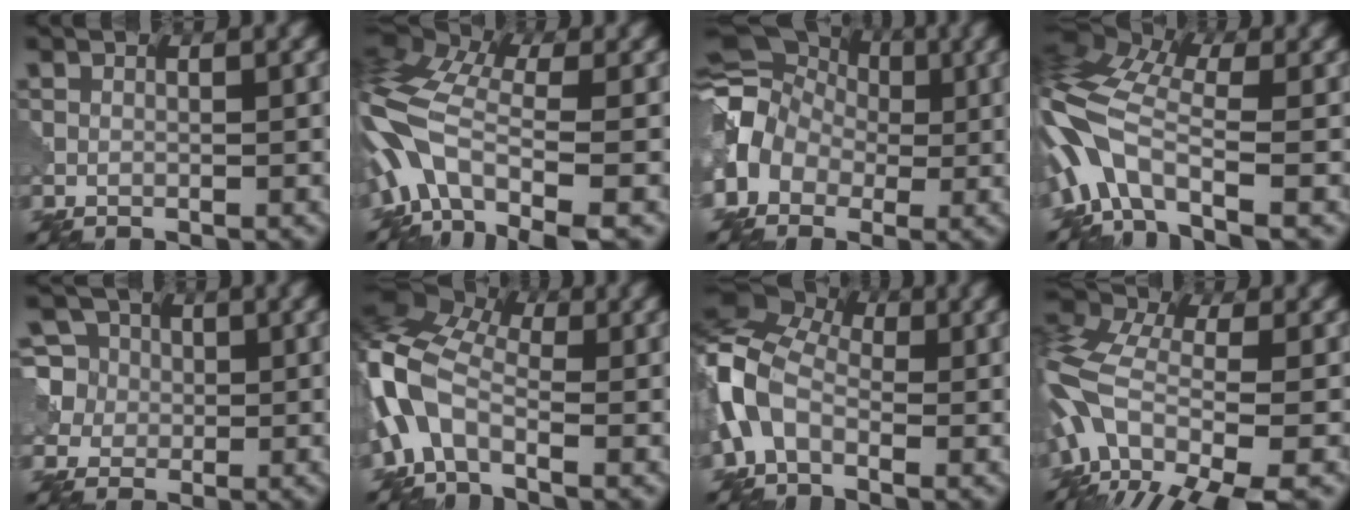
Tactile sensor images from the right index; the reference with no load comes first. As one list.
[{"total": 10.8, "force": [-3.1, 5.2, 9.0], "torque": [-0.194, 0.015, -0.072]}, {"total": 7.4, "force": [-0.5, 6.2, 4.0], "torque": [-0.069, 0.021, -0.032]}, {"total": 9.8, "force": [-2.4, 4.8, 8.3], "torque": [-0.180, 0.017, -0.063]}, {"total": 7.5, "force": [2.0, 6.9, 1.9], "torque": [-0.073, 0.042, 0.033]}, {"total": 9.1, "force": [-1.1, 5.2, 7.3], "torque": [-0.192, 0.018, -0.042]}, {"total": 9.4, "force": [-0.5, 6.1, 7.0], "torque": [-0.171, 0.018, -0.025]}, {"total": 13.6, "force": [-5.0, 6.9, 10.7], "torque": [-0.250, 0.005, -0.096]}]